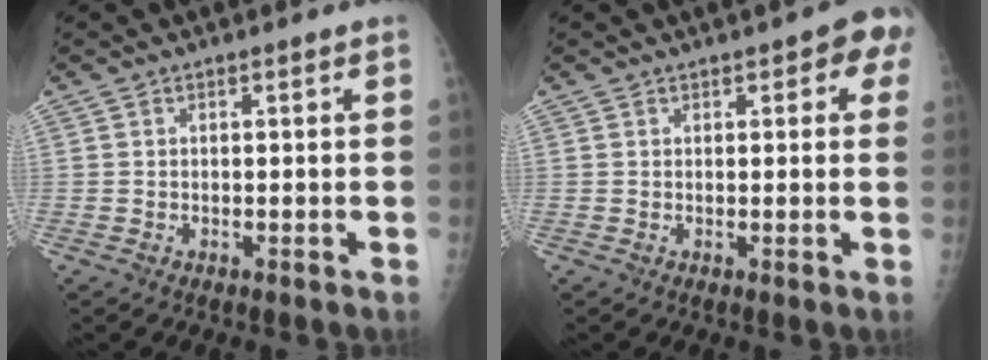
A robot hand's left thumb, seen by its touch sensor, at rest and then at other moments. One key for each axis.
{"total": 5.2, "fx": 2.3, "fy": 2.4, "fz": 3.9, "tx": -0.017, "ty": -0.001, "tz": 0.018}